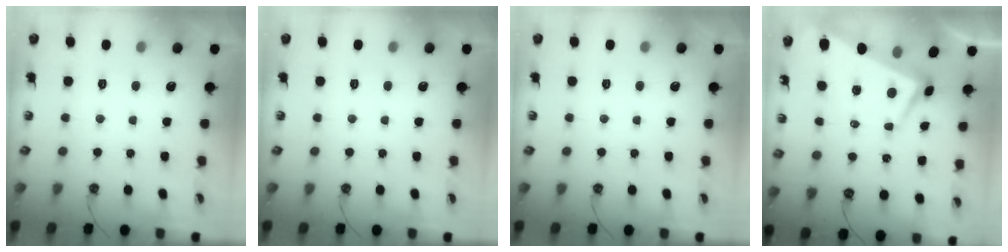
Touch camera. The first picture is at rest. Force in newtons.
{"total": 0.0}
{"total": 0.0}
{"total": 2.0, "press": 1.6, "slide": 1.2}